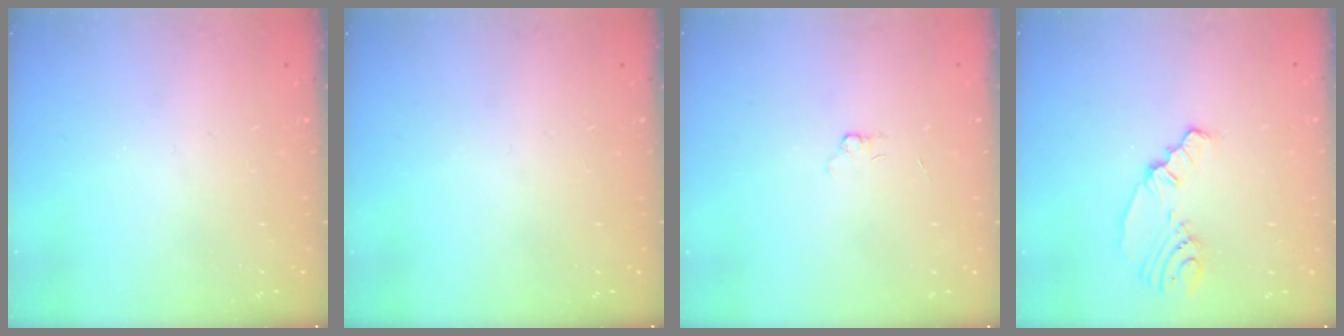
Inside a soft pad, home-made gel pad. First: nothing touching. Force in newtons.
{"total": 0.0}
{"total": 2.2, "press": 2.1, "slide": 0.3}
{"total": 5.8, "press": 4.2, "slide": 4.1}